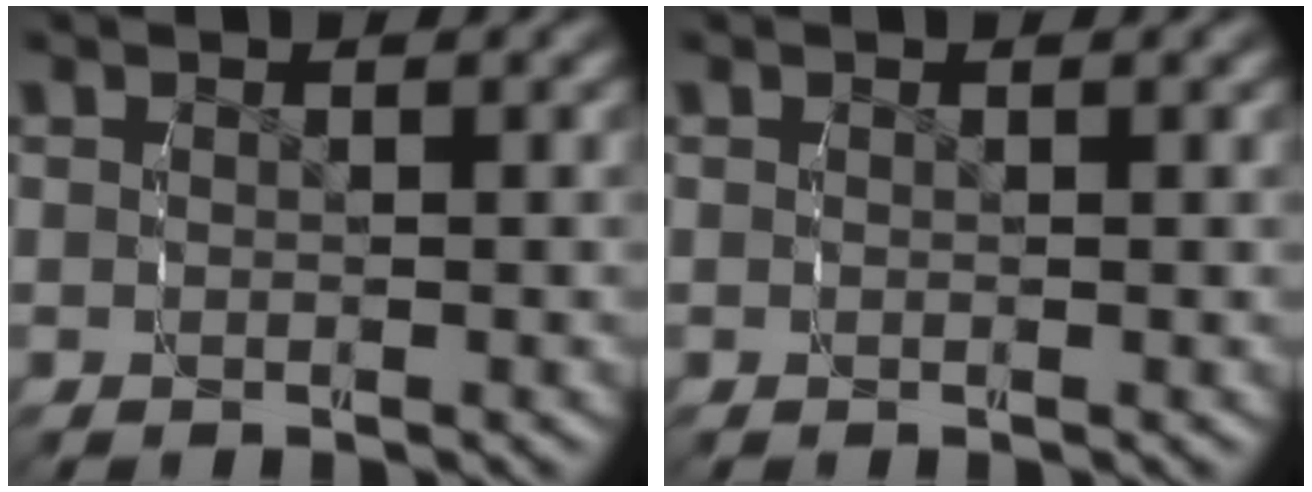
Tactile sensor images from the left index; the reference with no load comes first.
{"total": 0.0}